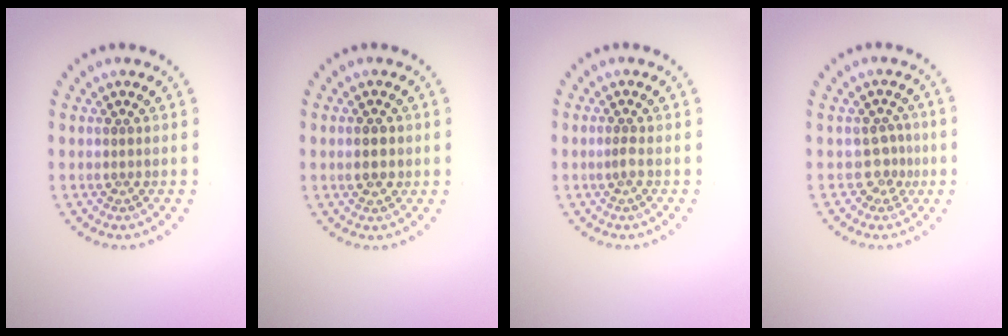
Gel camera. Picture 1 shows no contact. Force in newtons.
{"total": 2.7, "press": 2.7, "slide": 0.0}
{"total": 0.9, "press": 0.6, "slide": 0.7}
{"total": 1.8, "press": 1.4, "slide": 1.2}